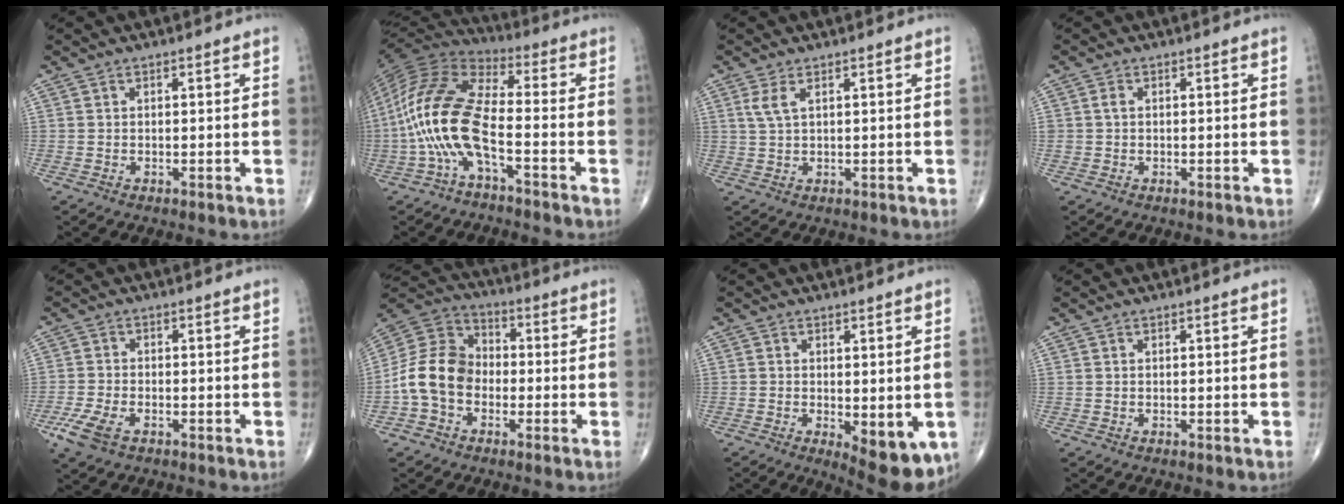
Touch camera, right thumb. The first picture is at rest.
{"total": 16.0, "force": [-4.7, 5.5, 14.2], "torque": [-0.313, 0.050, -0.097]}
{"total": 2.9, "force": [1.3, 1.0, 2.4], "torque": [-0.057, 0.004, 0.036]}
{"total": 1.3, "force": [0.1, 1.0, 0.8], "torque": [-0.013, 0.001, 0.004]}
{"total": 5.9, "force": [-3.0, 2.9, 4.1], "torque": [-0.102, 0.003, -0.058]}
{"total": 11.9, "force": [-2.7, 9.0, 7.2], "torque": [-0.127, 0.038, -0.065]}
{"total": 10.0, "force": [-3.1, 4.3, 8.4], "torque": [-0.098, -0.014, -0.035]}
{"total": 0.0}